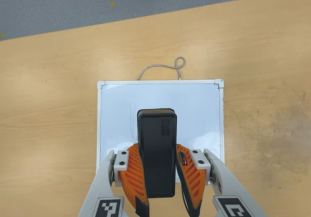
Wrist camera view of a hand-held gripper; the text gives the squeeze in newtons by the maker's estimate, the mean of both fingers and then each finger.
{"total": 8.5, "left": 7.2, "right": 9.8}